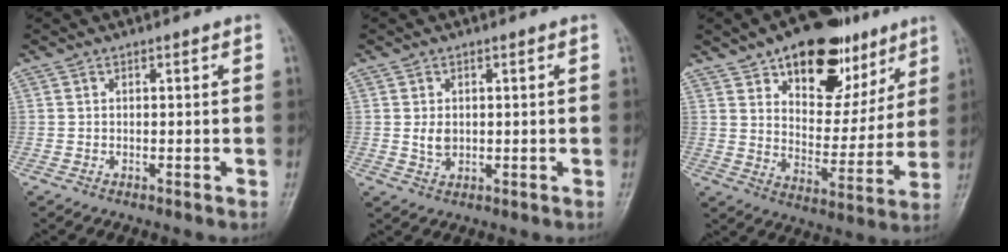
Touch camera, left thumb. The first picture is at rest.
{"total": 2.8, "force": [0.3, 2.1, 1.8], "torque": [-0.024, -0.005, 0.011]}
{"total": 20.3, "force": [11.4, 11.3, 12.5], "torque": [-0.123, -0.043, 0.176]}